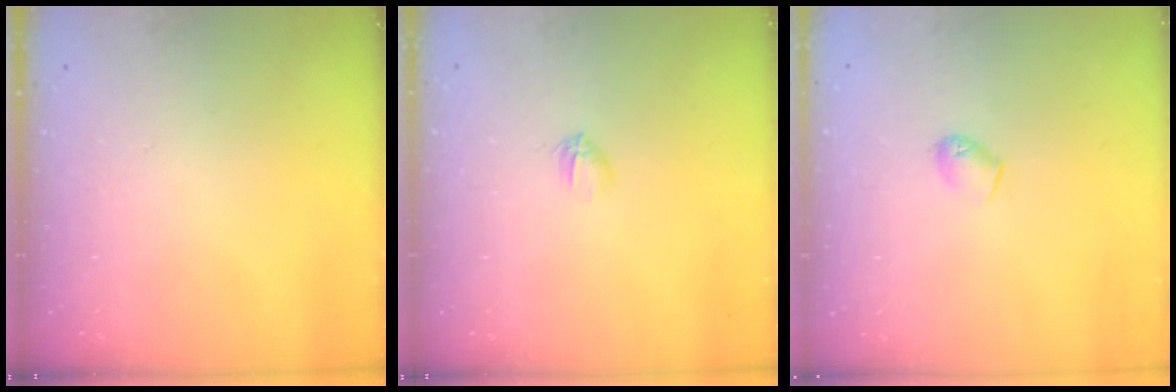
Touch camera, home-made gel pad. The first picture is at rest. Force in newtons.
{"total": 3.2, "press": 3.1, "slide": 0.9}
{"total": 4.1, "press": 4.0, "slide": 0.8}